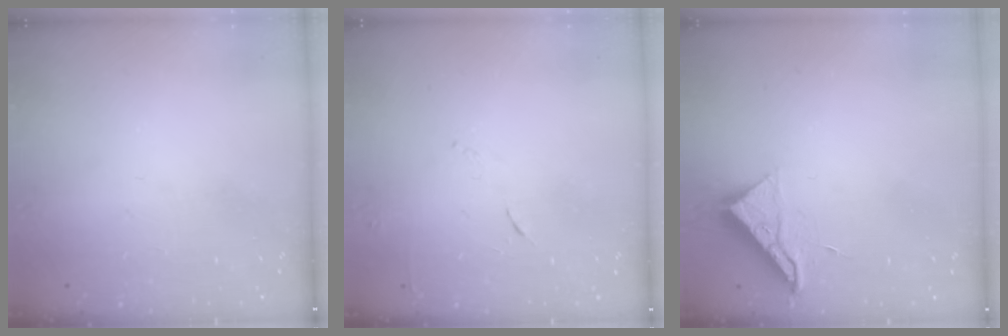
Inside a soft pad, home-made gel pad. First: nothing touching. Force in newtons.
{"total": 4.8, "press": 4.7, "slide": 0.8}
{"total": 7.3, "press": 7.2, "slide": 0.5}